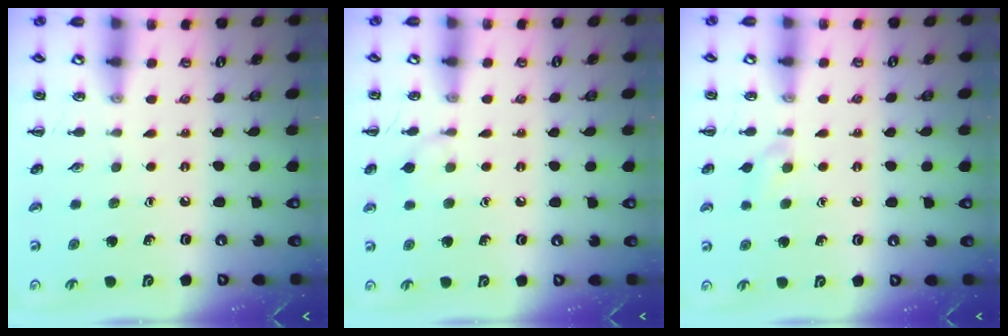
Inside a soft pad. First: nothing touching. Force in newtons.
{"total": 6.0, "press": 5.6, "slide": 2.0}
{"total": 5.5, "press": 5.2, "slide": 1.7}